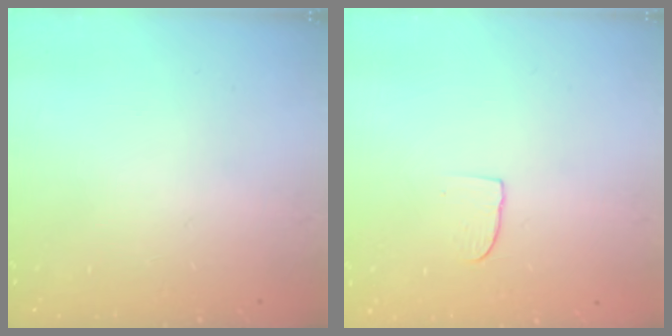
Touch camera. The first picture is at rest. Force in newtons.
{"total": 4.7, "press": 4.7, "slide": 0.4}